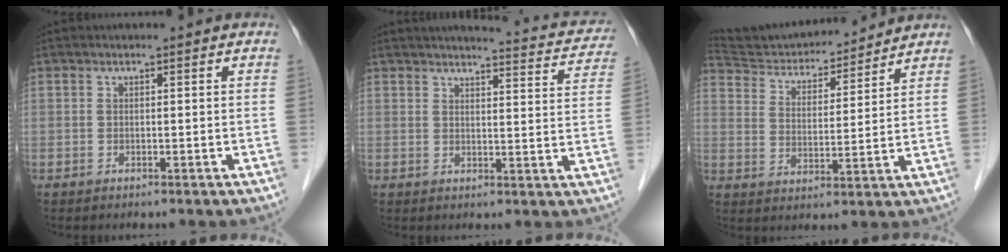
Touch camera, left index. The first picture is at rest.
{"total": 14.1, "force": [13.1, 2.4, 4.5], "torque": [-0.036, -0.028, 0.126]}
{"total": 14.7, "force": [14.2, 2.7, 2.9], "torque": [-0.050, 0.009, 0.231]}